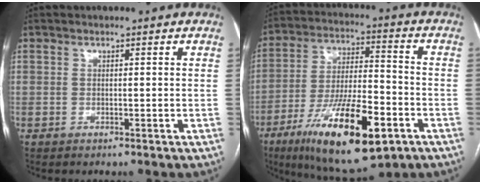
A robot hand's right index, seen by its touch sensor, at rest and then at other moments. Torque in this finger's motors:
{"motor_torque": [1.00, -0.88, 1.05, 0.21]}